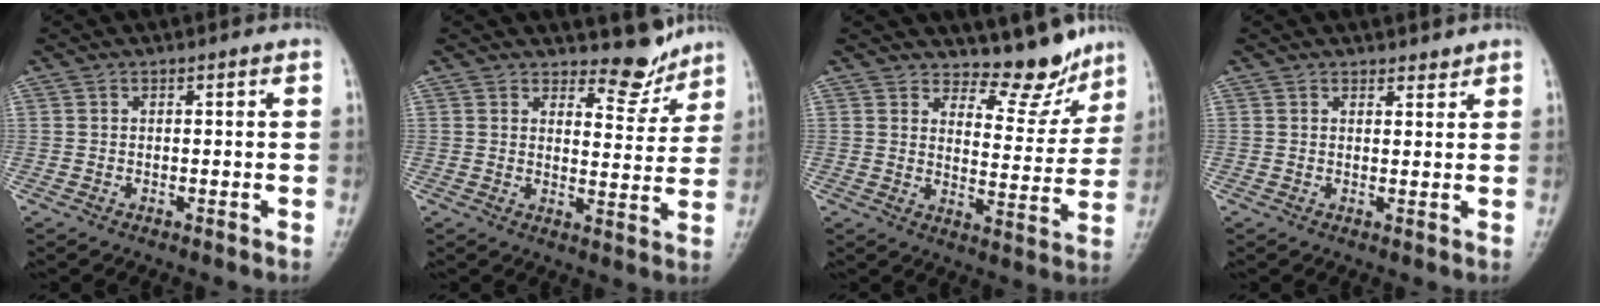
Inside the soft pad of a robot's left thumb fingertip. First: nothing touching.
{"total": 5.7, "force": [5.2, 2.0, 1.0], "torque": [0.013, -0.051, 0.077]}
{"total": 8.6, "force": [7.8, 3.1, 1.8], "torque": [0.009, -0.072, 0.112]}
{"total": 1.6, "force": [1.5, 0.7, 0.3], "torque": [0.008, -0.011, 0.020]}